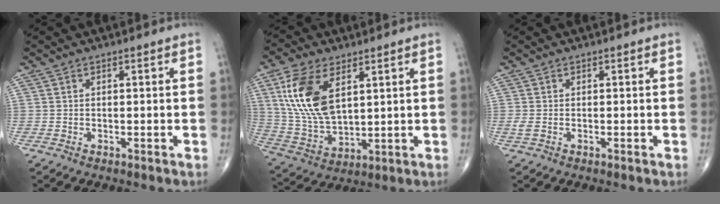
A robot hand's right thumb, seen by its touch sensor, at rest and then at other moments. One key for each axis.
{"total": 15.3, "fx": 5.4, "fy": 8.1, "fz": 11.7, "tx": -0.233, "ty": -0.018, "tz": 0.116}
{"total": 1.3, "fx": -0.3, "fy": 0.5, "fz": 1.2, "tx": -0.037, "ty": -0.002, "tz": -0.004}